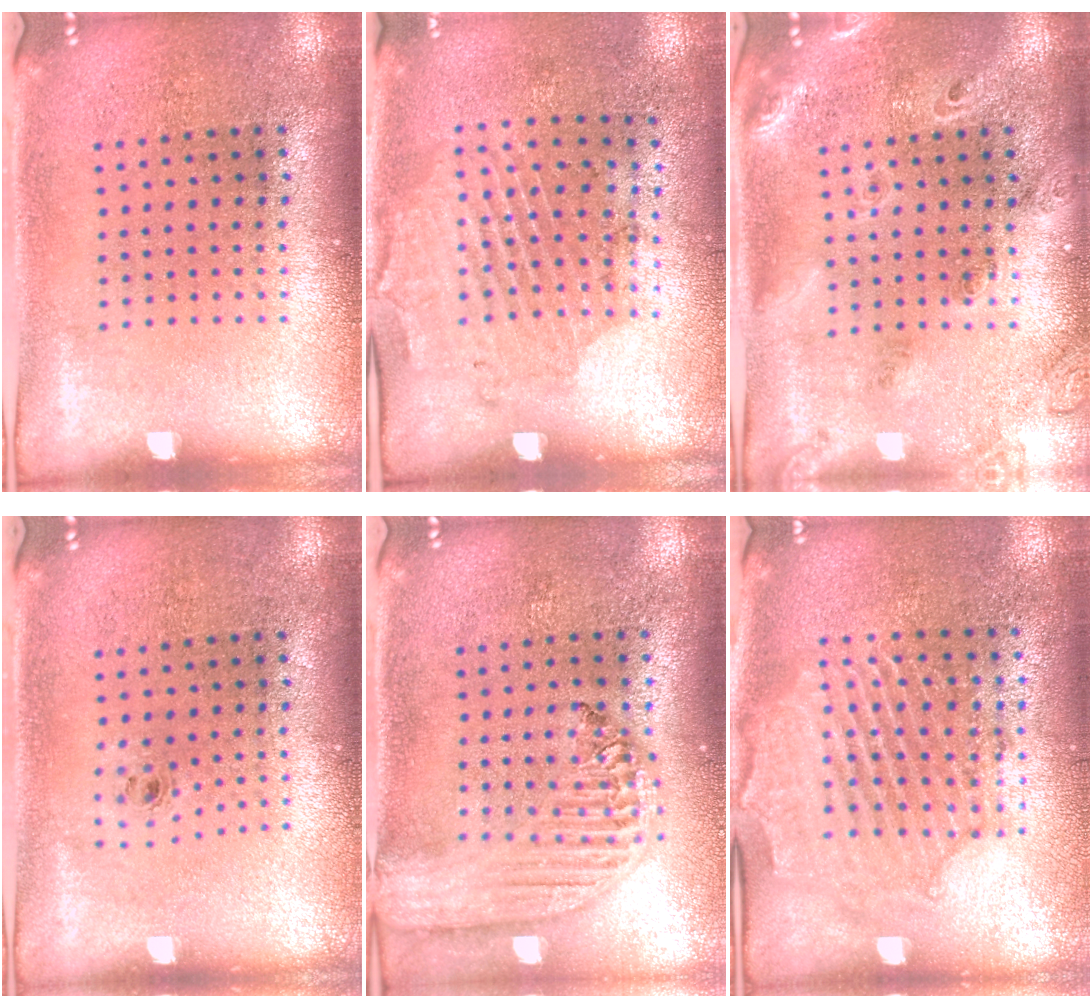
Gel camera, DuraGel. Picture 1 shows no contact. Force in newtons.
{"total": 1.8, "press": 1.2, "slide": 1.3}
{"total": 1.8, "press": 1.5, "slide": 1.0}
{"total": 0.7, "press": 0.3, "slide": 0.6}
{"total": 2.3, "press": 1.9, "slide": 1.2}
{"total": 2.1, "press": 2.0, "slide": 0.6}